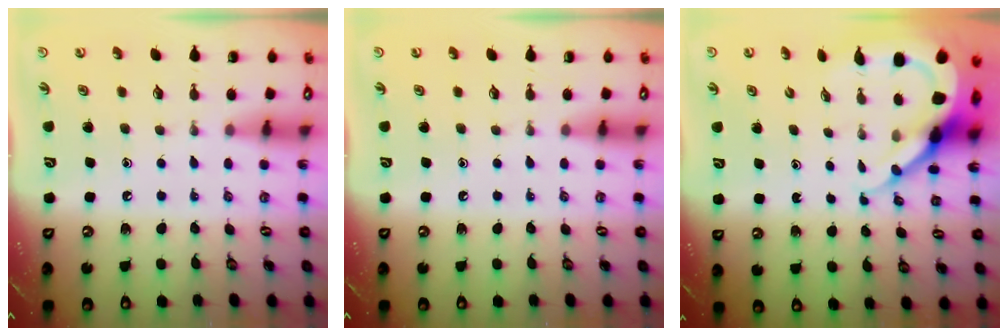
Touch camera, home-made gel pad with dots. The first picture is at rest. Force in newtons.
{"total": 0.0}
{"total": 9.7, "press": 9.7, "slide": 1.0}